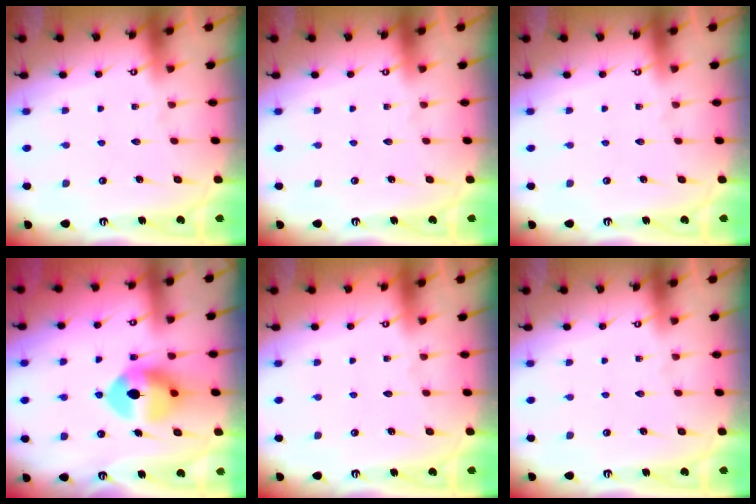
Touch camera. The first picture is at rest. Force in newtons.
{"total": 0.0}
{"total": 0.0}
{"total": 10.7, "press": 10.5, "slide": 1.7}
{"total": 0.0}
{"total": 0.0}